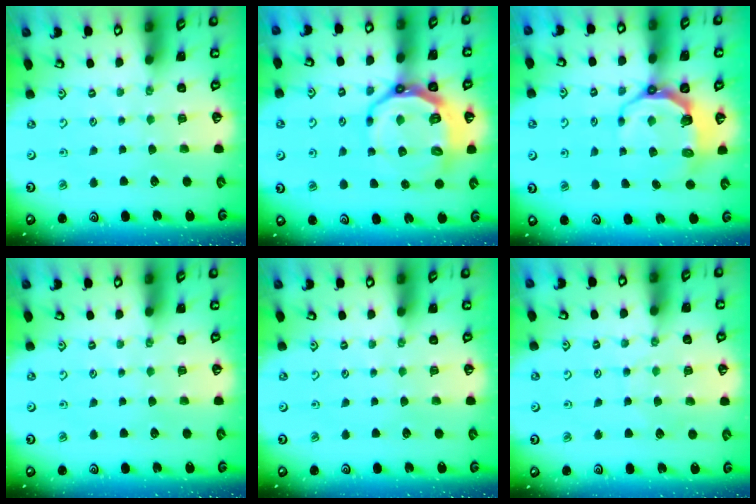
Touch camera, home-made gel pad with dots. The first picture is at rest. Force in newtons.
{"total": 13.4, "press": 12.8, "slide": 4.0}
{"total": 7.8, "press": 6.4, "slide": 4.4}
{"total": 0.0}
{"total": 0.0}
{"total": 4.6, "press": 4.5, "slide": 0.5}